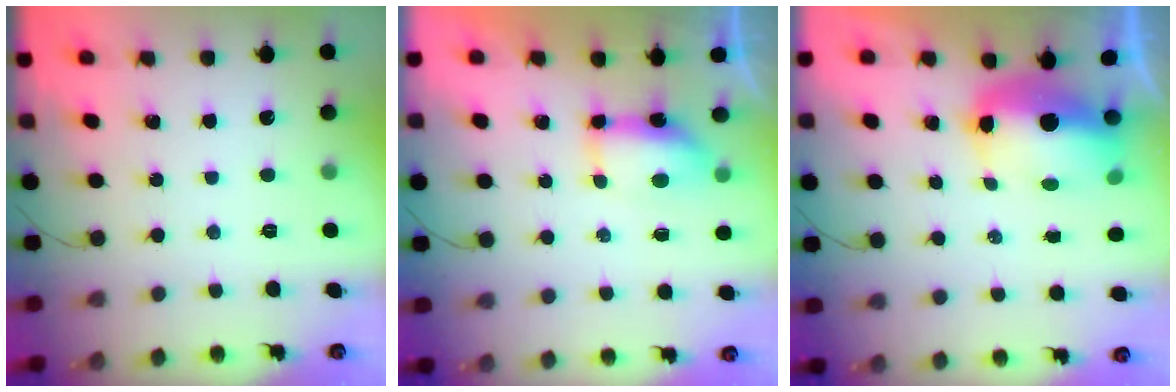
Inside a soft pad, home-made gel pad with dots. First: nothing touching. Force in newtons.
{"total": 6.6, "press": 6.6, "slide": 0.4}
{"total": 8.7, "press": 8.5, "slide": 1.7}